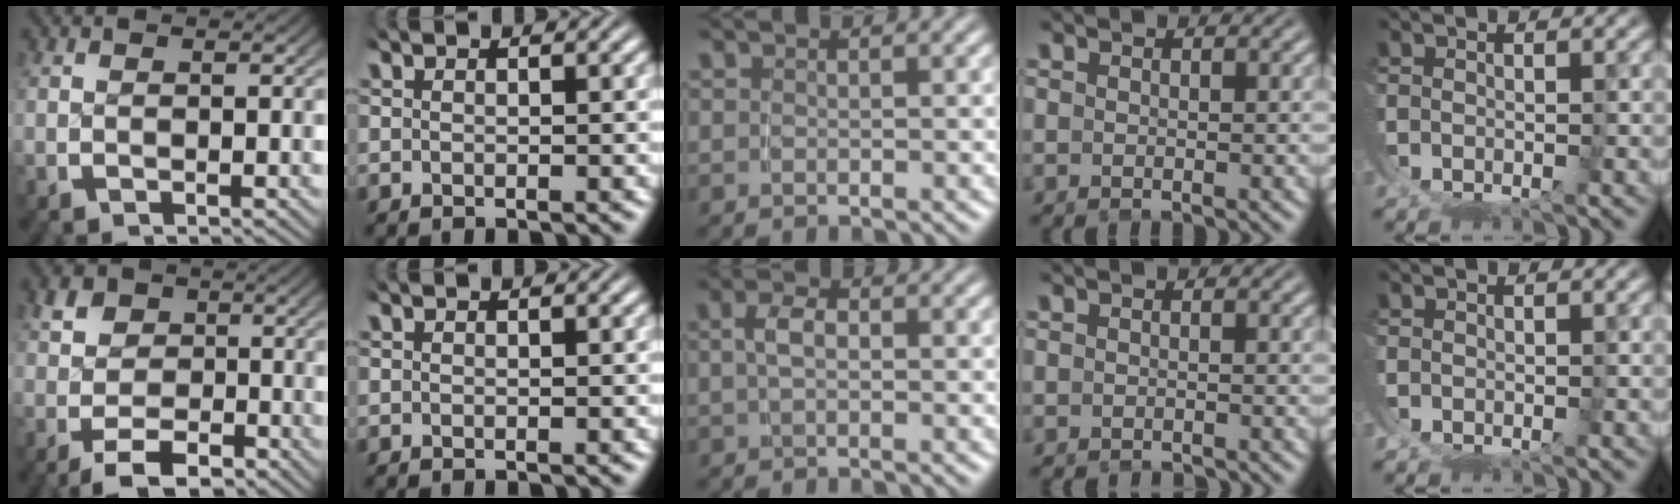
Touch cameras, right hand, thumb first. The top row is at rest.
{"thumb": {"total": 4.7, "force": [-1.7, 3.6, 2.6], "torque": [-0.034, -0.022, -0.023]}, "middle": {"total": 2.4, "force": [0.5, 1.3, 1.9], "torque": [-0.033, 0.007, 0.003]}, "ring": {"total": 1.4, "force": [-1.4, 0.0, -0.1], "torque": [-0.002, -0.009, -0.019]}, "little": {"total": 0.6, "force": [0.1, 0.6, 0.2], "torque": [-0.007, 0.002, -0.001]}}